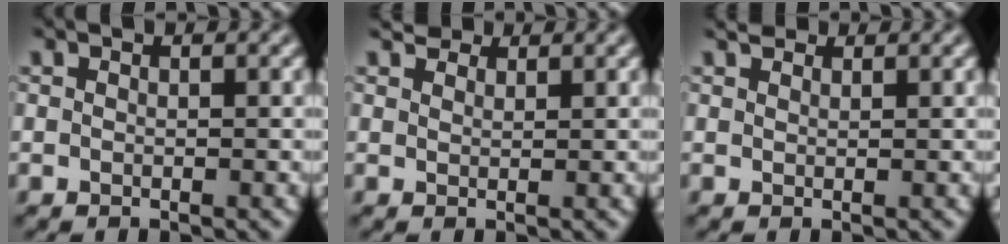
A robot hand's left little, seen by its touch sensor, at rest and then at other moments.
{"total": 1.8, "force": [1.6, 0.7, 0.5], "torque": [-0.016, -0.001, 0.033]}
{"total": 1.1, "force": [1.0, 0.4, 0.3], "torque": [-0.011, 0.006, 0.019]}